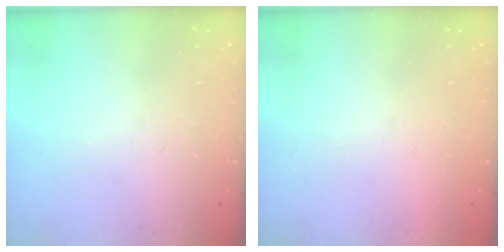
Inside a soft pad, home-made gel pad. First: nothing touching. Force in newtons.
{"total": 1.6, "press": 1.5, "slide": 0.1}